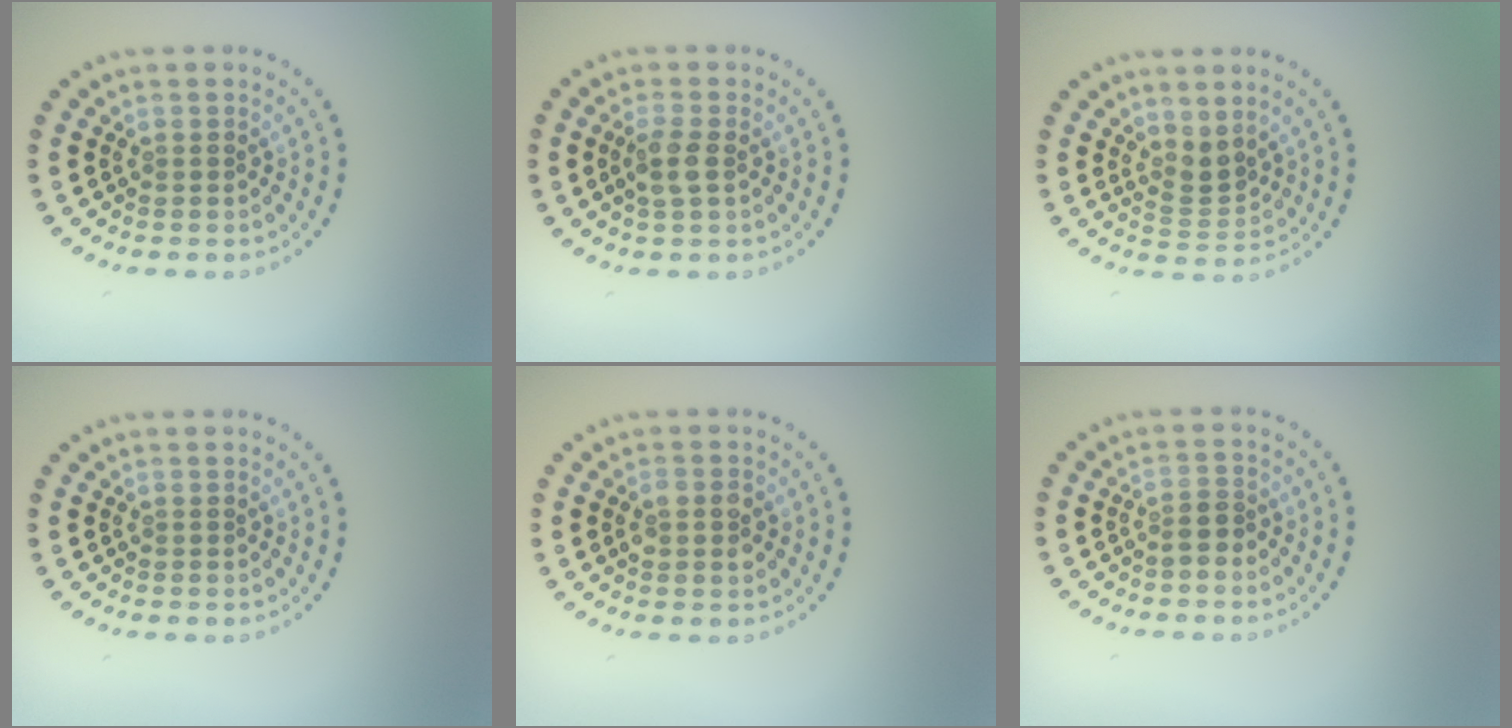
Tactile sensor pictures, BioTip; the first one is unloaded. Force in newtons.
{"total": 2.0, "press": 1.9, "slide": 0.6}
{"total": 2.2, "press": 1.6, "slide": 1.6}
{"total": 0.0}
{"total": 2.3, "press": 2.3, "slide": 0.2}
{"total": 1.6, "press": 1.4, "slide": 0.7}